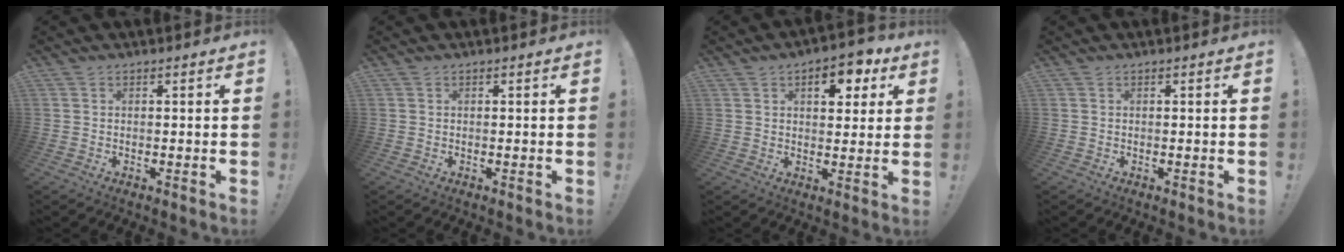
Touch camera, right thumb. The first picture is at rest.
{"total": 0.0}
{"total": 8.9, "force": [3.8, 4.9, 6.3], "torque": [-0.075, -0.004, 0.062]}
{"total": 0.0}